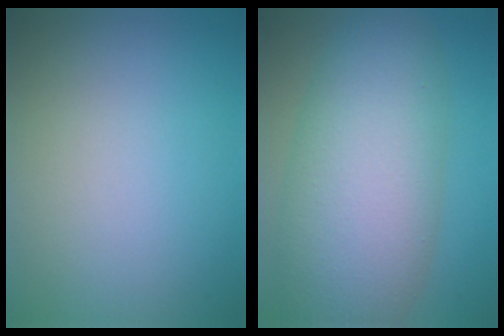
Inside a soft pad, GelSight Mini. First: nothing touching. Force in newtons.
{"total": 10.7, "press": 10.7, "slide": 0.5}